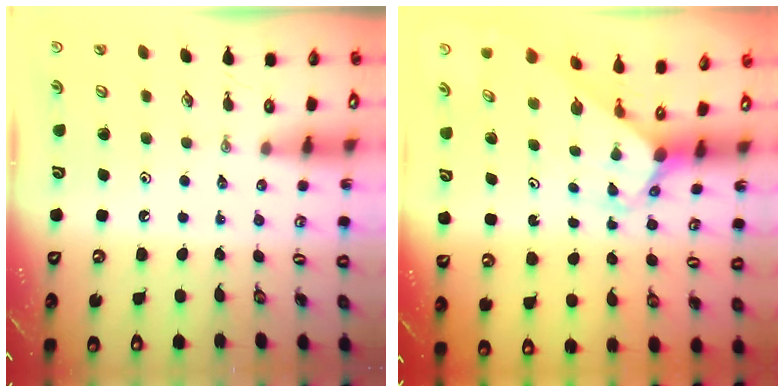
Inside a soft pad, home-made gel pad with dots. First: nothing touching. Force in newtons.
{"total": 3.3, "press": 3.3, "slide": 0.3}